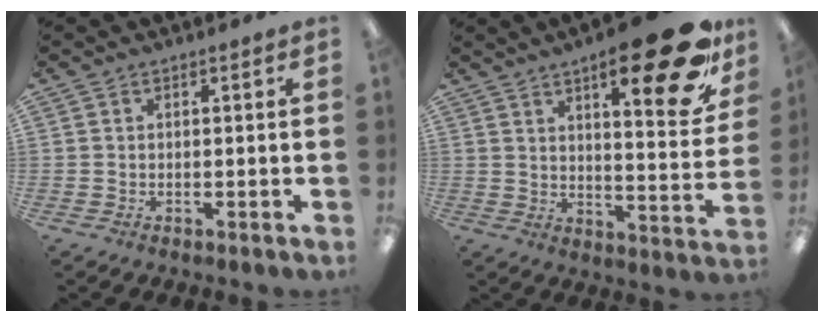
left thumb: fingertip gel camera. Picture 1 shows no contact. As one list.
[{"total": 21.1, "force": [13.1, 6.0, 15.5], "torque": [-0.204, -0.087, 0.202]}]